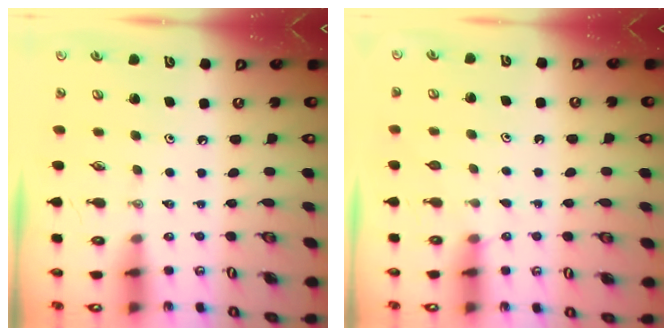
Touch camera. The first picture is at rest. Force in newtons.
{"total": 2.1, "press": 2.1, "slide": 0.3}